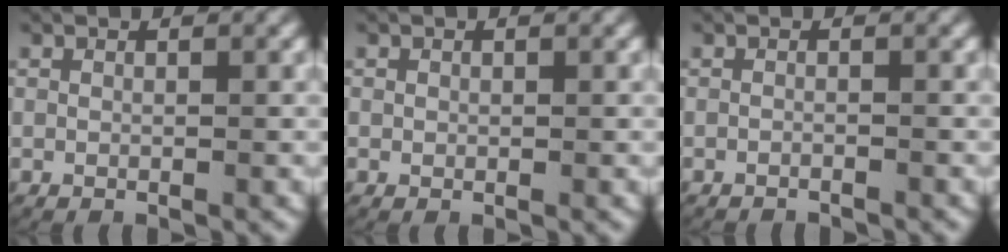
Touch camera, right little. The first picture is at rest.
{"total": 0.6, "force": [0.1, 0.6, 0.1], "torque": [-0.004, -0.003, 0.004]}
{"total": 1.0, "force": [-1.0, 0.0, 0.0], "torque": [-0.005, -0.006, -0.014]}